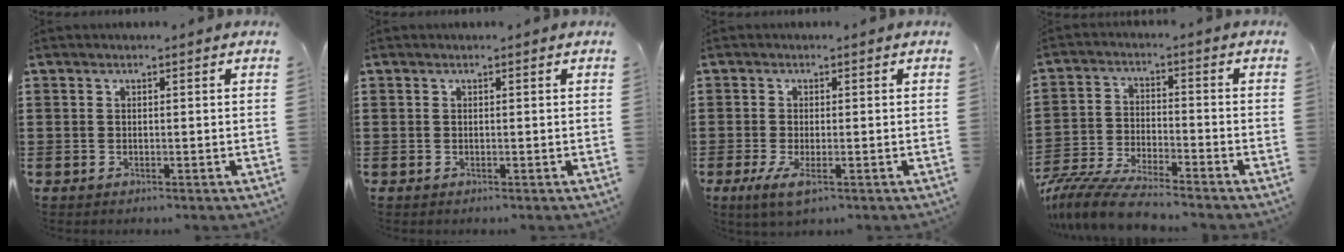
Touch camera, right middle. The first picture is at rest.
{"total": 0.0}
{"total": 2.5, "force": [-0.6, 0.7, 2.3], "torque": [-0.053, -0.009, -0.010]}
{"total": 7.5, "force": [-7.1, 0.4, 2.6], "torque": [-0.067, -0.003, -0.142]}